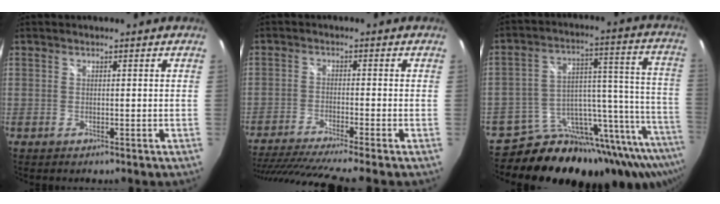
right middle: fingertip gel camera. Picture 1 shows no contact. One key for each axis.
{"total": 13.5, "fx": -11.3, "fy": -0.8, "fz": 7.3, "tx": -0.151, "ty": -0.040, "tz": -0.183}
{"total": 26.2, "fx": -20.2, "fy": 10.0, "fz": 13.3, "tx": -0.157, "ty": 0.000, "tz": -0.291}